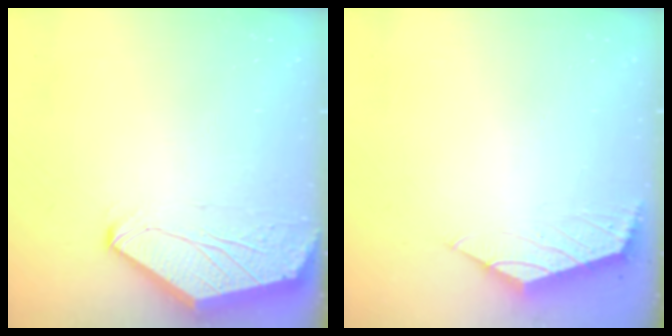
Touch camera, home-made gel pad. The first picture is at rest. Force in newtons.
{"total": 2.3, "press": 2.2, "slide": 0.6}